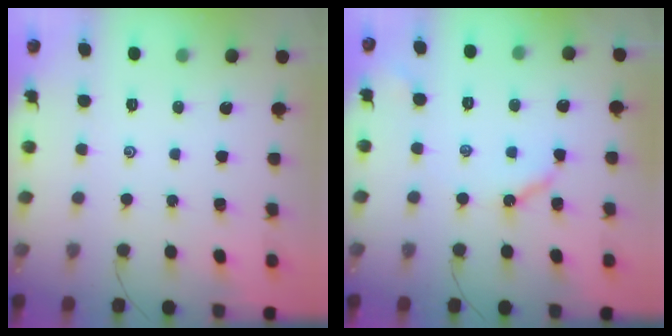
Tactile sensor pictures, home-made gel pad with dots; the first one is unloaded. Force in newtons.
{"total": 5.3, "press": 5.2, "slide": 0.6}